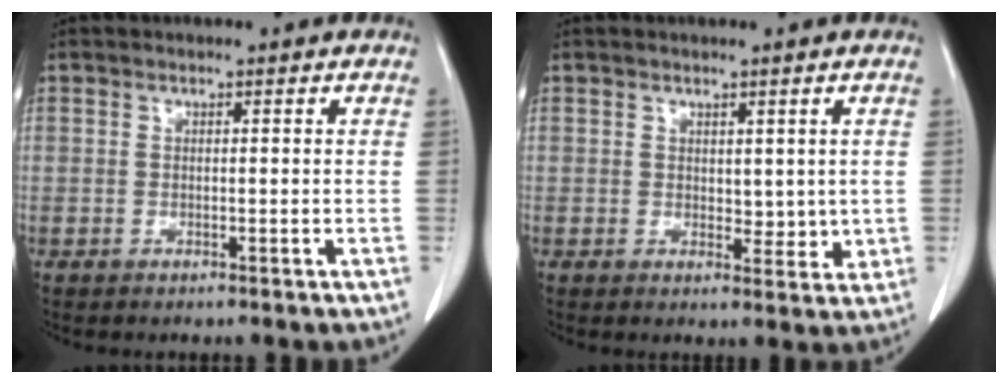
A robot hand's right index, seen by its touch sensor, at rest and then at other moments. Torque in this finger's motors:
{"motor_torque": [-0.03, 0.02, 0.00, -0.01]}